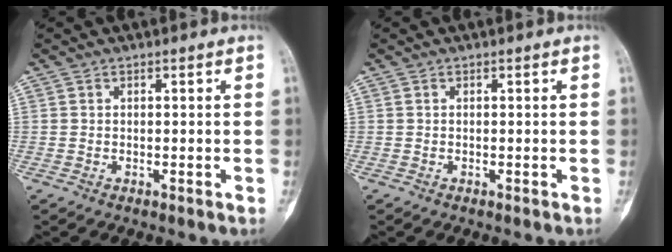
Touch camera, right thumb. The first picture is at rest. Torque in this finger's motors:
{"motor_torque": [-0.40, -0.47, 0.22, -0.03, 0.03]}